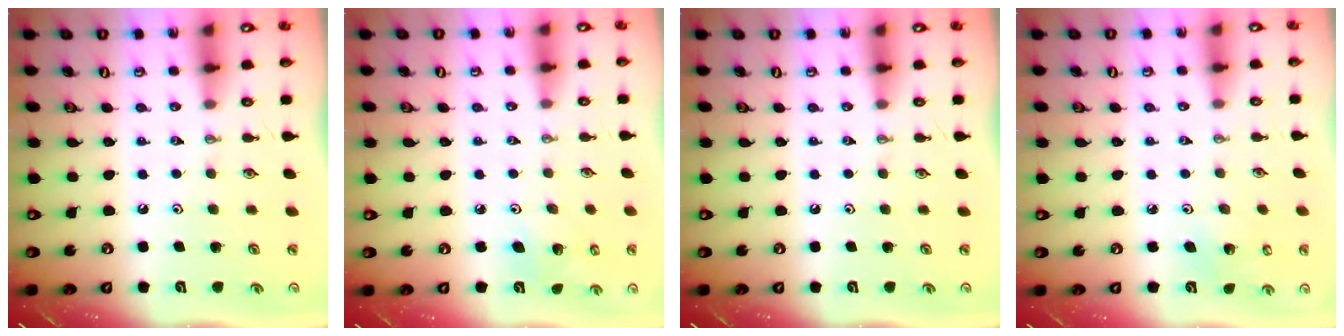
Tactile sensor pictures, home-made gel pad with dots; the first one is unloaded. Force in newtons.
{"total": 4.7, "press": 4.5, "slide": 1.6}
{"total": 0.0}
{"total": 3.1, "press": 3.1, "slide": 0.2}